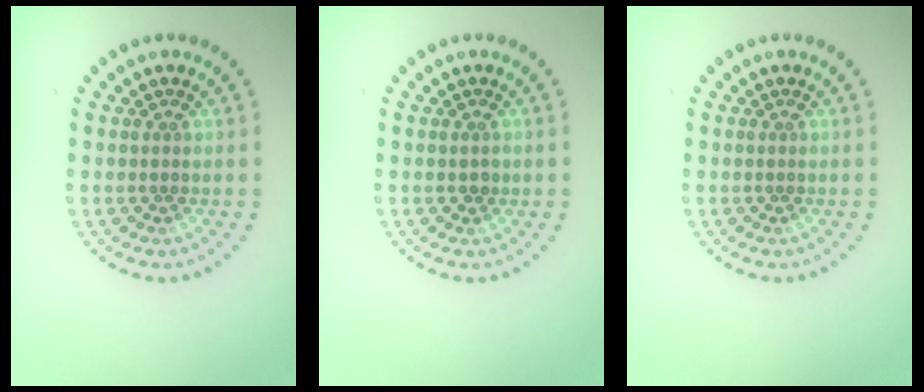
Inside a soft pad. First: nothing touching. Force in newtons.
{"total": 0.7, "press": 0.7, "slide": 0.1}
{"total": 0.0}